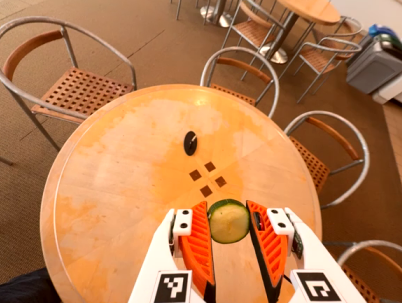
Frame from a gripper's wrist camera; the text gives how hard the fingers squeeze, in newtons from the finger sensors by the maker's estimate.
{"total": 9.3, "left": 9.1, "right": 9.4}